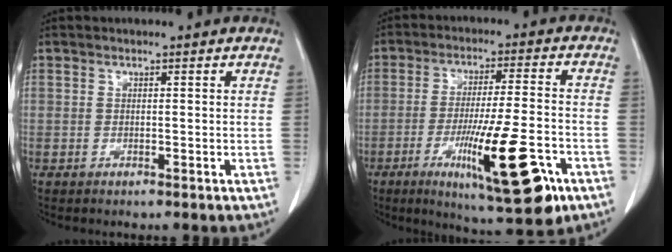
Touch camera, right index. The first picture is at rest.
{"total": 17.0, "force": [-7.5, 1.9, 15.1], "torque": [-0.225, -0.026, -0.110]}